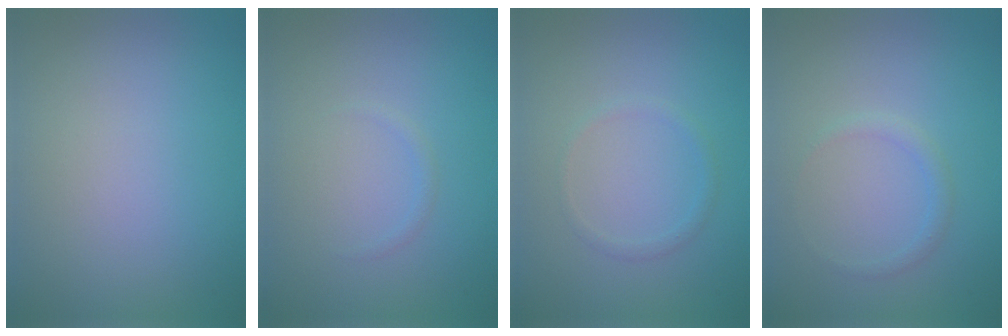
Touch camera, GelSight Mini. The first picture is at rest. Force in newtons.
{"total": 0.5, "press": 0.5, "slide": 0.0}
{"total": 0.9, "press": 0.9, "slide": 0.1}
{"total": 1.0, "press": 1.0, "slide": 0.1}